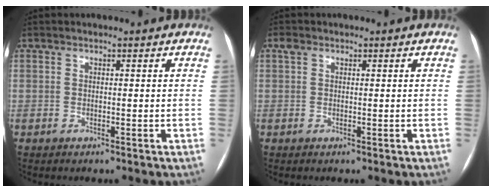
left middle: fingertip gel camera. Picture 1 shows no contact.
{"total": 1.0, "force": [0.5, 0.8, 0.4], "torque": [-0.010, 0.014, 0.009]}